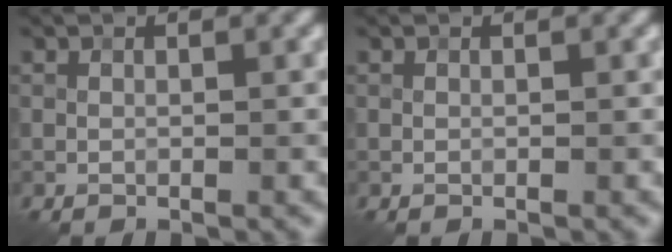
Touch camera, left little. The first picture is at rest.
{"total": 0.0}